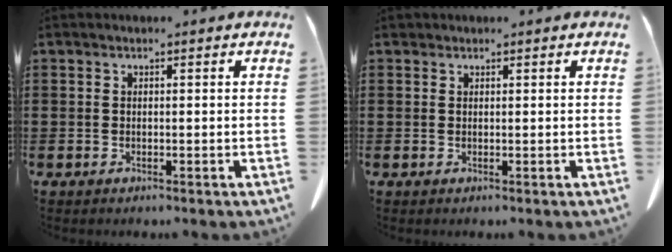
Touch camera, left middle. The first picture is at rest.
{"total": 0.5, "force": [0.4, 0.3, 0.1], "torque": [-0.003, 0.003, 0.008]}